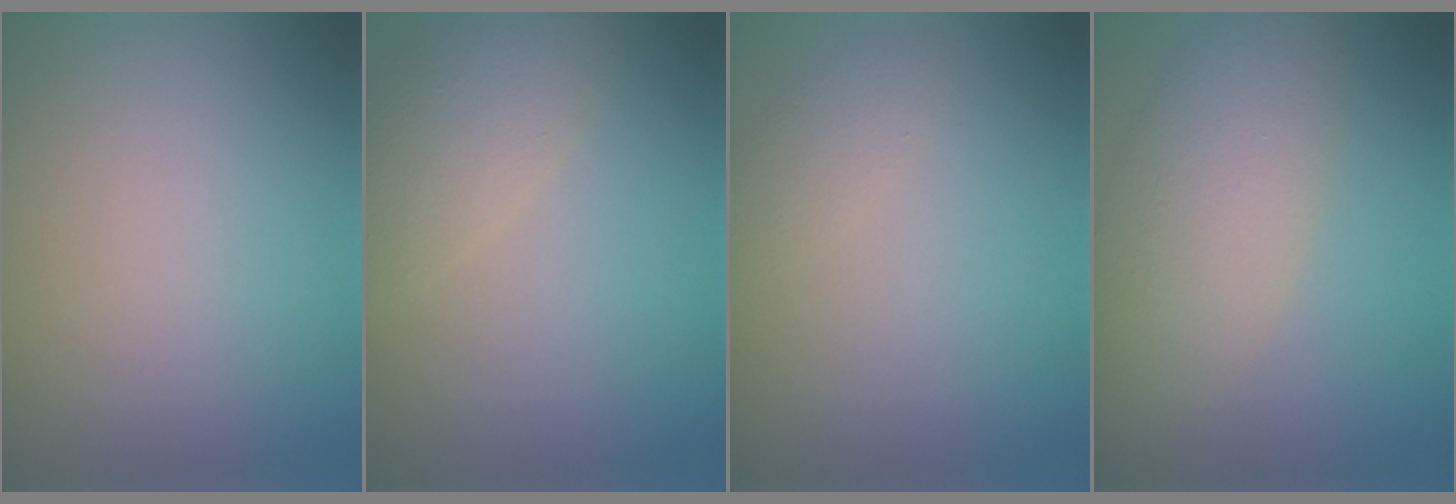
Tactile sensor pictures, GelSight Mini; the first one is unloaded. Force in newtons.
{"total": 4.1, "press": 4.0, "slide": 0.4}
{"total": 1.3, "press": 1.3, "slide": 0.1}
{"total": 5.4, "press": 5.4, "slide": 0.2}